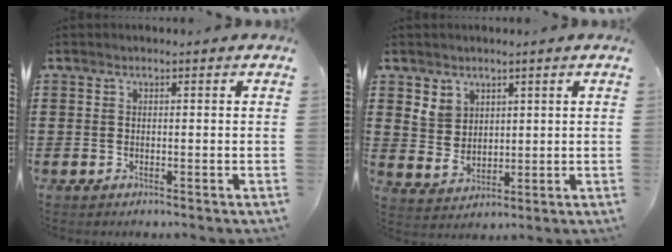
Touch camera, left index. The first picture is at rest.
{"total": 4.6, "force": [2.8, 3.5, 1.2], "torque": [-0.031, 0.006, 0.051]}